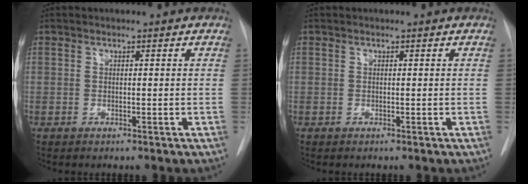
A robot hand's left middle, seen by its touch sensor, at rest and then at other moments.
{"total": 0.0}